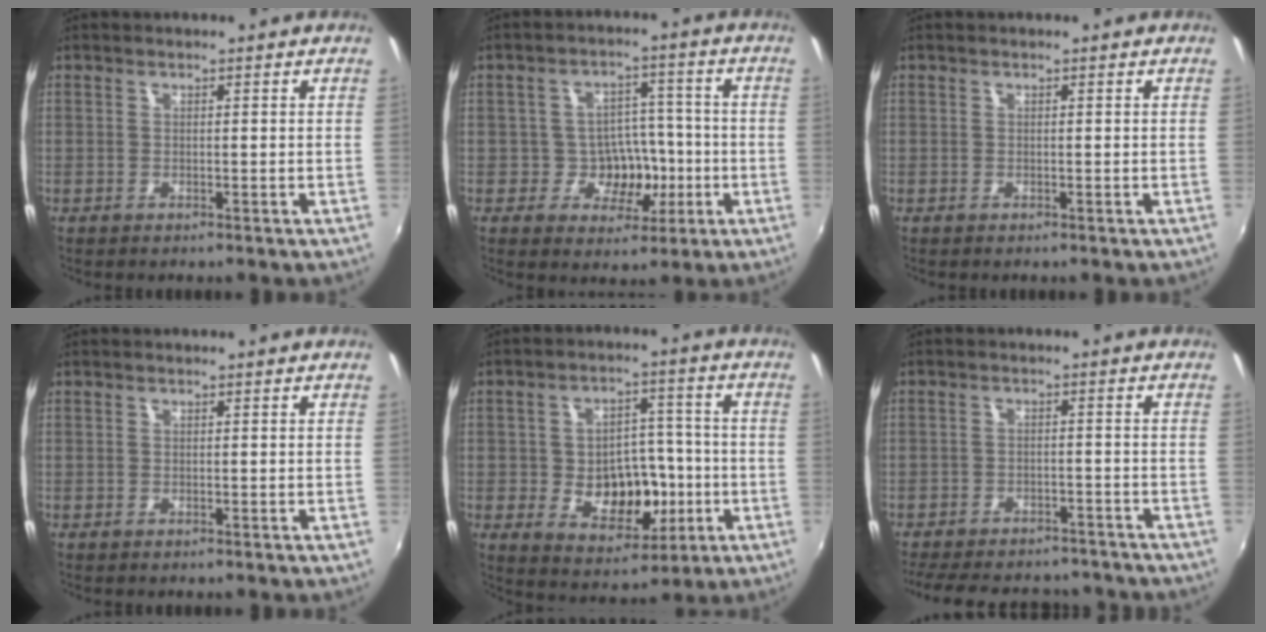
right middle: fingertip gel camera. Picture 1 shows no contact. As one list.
[{"total": 7.6, "force": [-2.0, 6.6, 3.3], "torque": [-0.061, 0.013, -0.019]}, {"total": 0.0}, {"total": 0.0}, {"total": 13.2, "force": [-2.8, 9.2, 9.0], "torque": [-0.163, 0.008, -0.022]}, {"total": 17.4, "force": [-14.6, 6.6, 6.7], "torque": [-0.154, 0.001, -0.196]}]